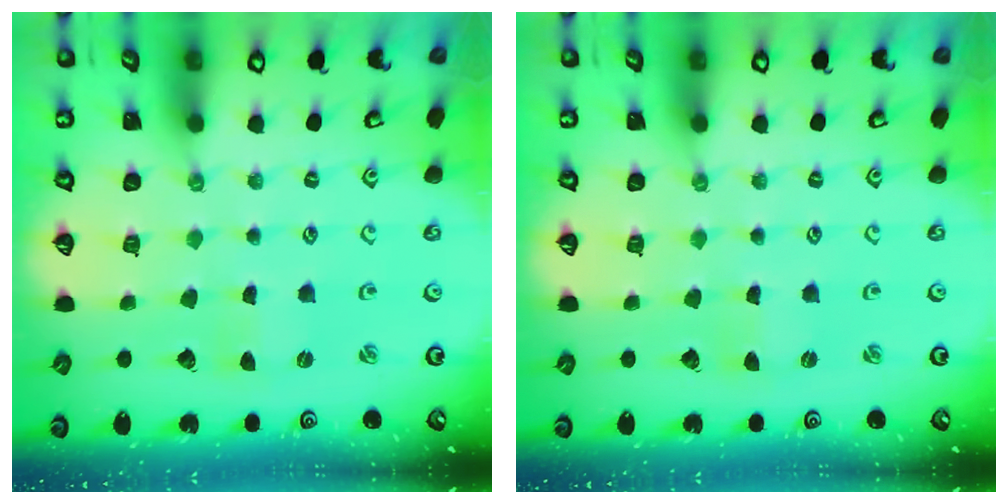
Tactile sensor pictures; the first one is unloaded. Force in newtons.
{"total": 0.0}